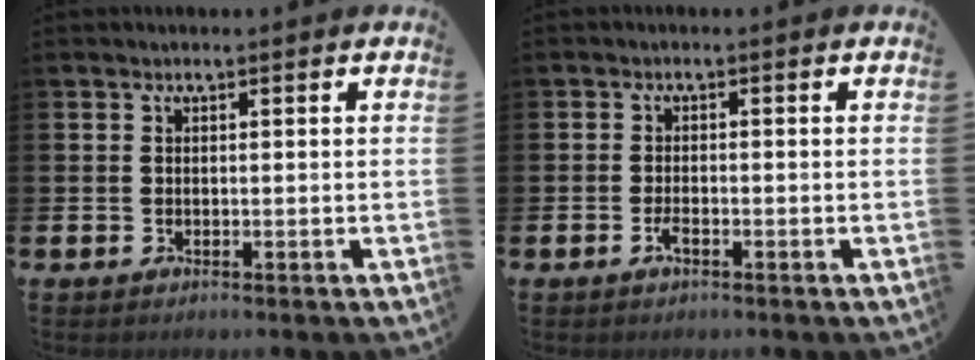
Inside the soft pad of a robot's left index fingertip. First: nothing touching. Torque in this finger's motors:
{"motor_torque": [0.38, 0.33, -0.01, 0.06]}